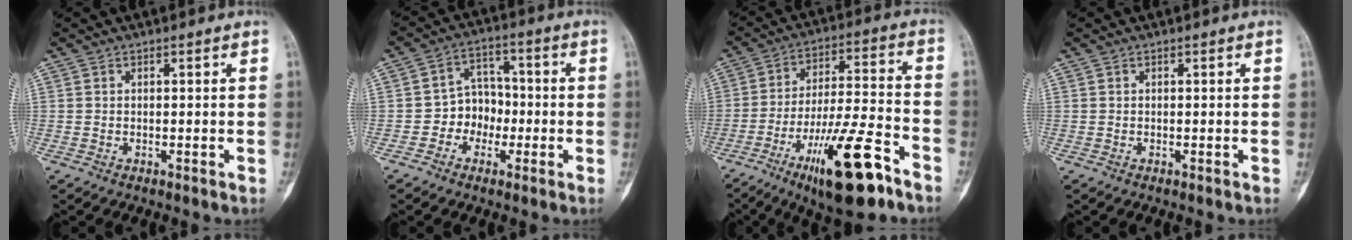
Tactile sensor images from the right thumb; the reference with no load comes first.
{"total": 7.0, "force": [-2.0, 5.9, 3.0], "torque": [-0.007, 0.030, -0.046]}
{"total": 18.4, "force": [-10.5, 4.5, 14.5], "torque": [-0.254, 0.058, -0.171]}
{"total": 0.0}